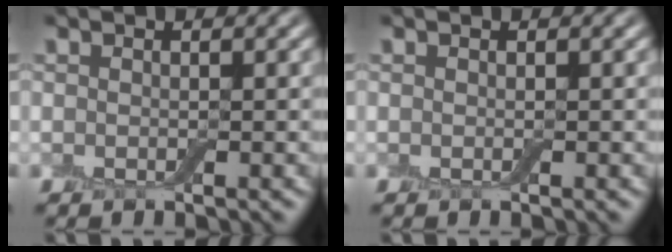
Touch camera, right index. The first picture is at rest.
{"total": 0.0}